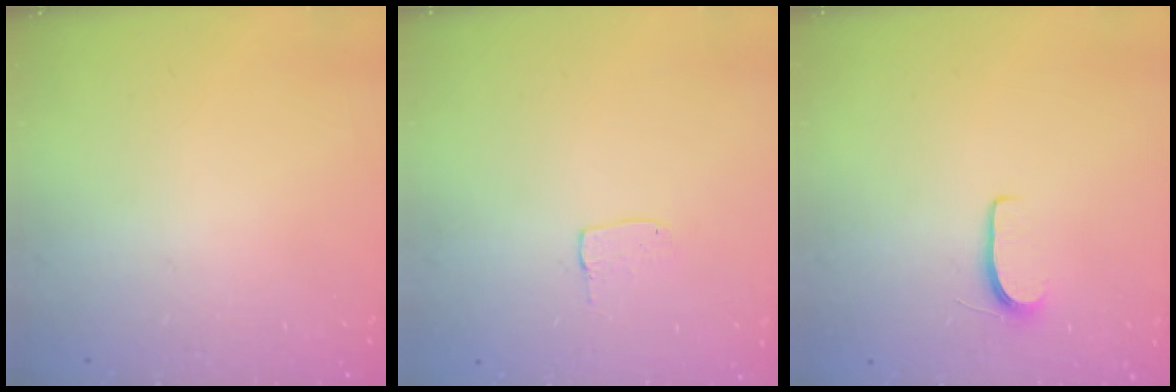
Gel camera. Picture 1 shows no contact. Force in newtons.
{"total": 3.4, "press": 3.4, "slide": 0.2}
{"total": 5.4, "press": 5.4, "slide": 0.6}